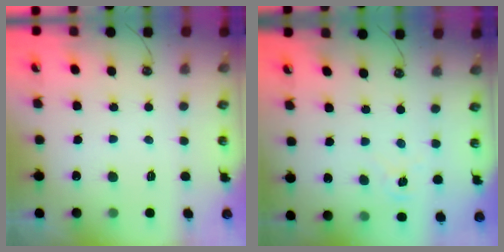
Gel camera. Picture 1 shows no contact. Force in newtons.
{"total": 1.6, "press": 1.5, "slide": 0.3}